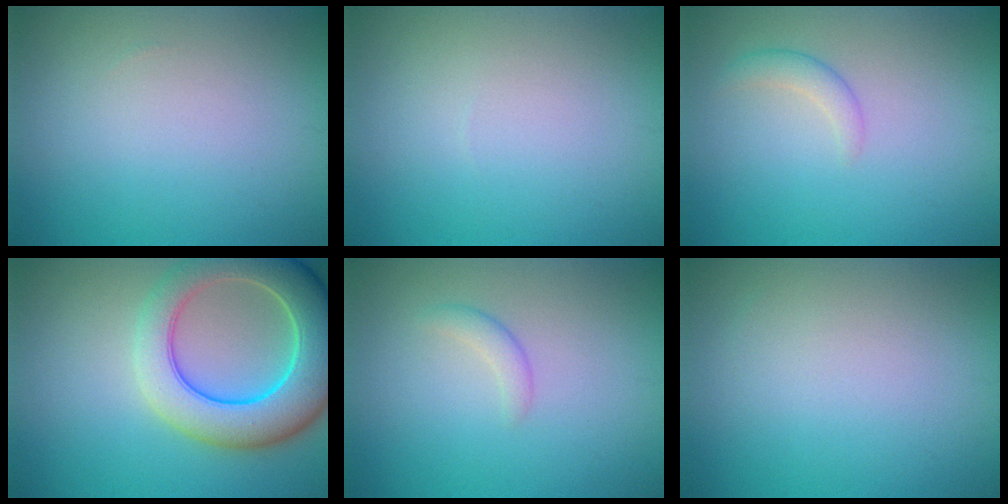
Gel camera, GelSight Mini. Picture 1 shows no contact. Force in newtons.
{"total": 0.0}
{"total": 1.4, "press": 1.3, "slide": 0.1}
{"total": 8.9, "press": 8.8, "slide": 0.7}
{"total": 1.1, "press": 1.1, "slide": 0.0}
{"total": 0.0}